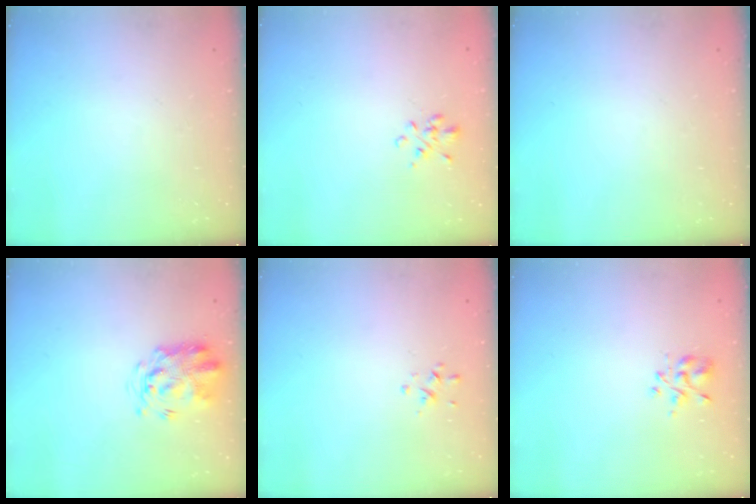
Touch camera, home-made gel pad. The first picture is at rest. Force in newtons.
{"total": 1.4, "press": 1.3, "slide": 0.6}
{"total": 0.0}
{"total": 3.8, "press": 3.7, "slide": 0.7}
{"total": 0.6, "press": 0.3, "slide": 0.5}
{"total": 2.8, "press": 2.6, "slide": 1.0}